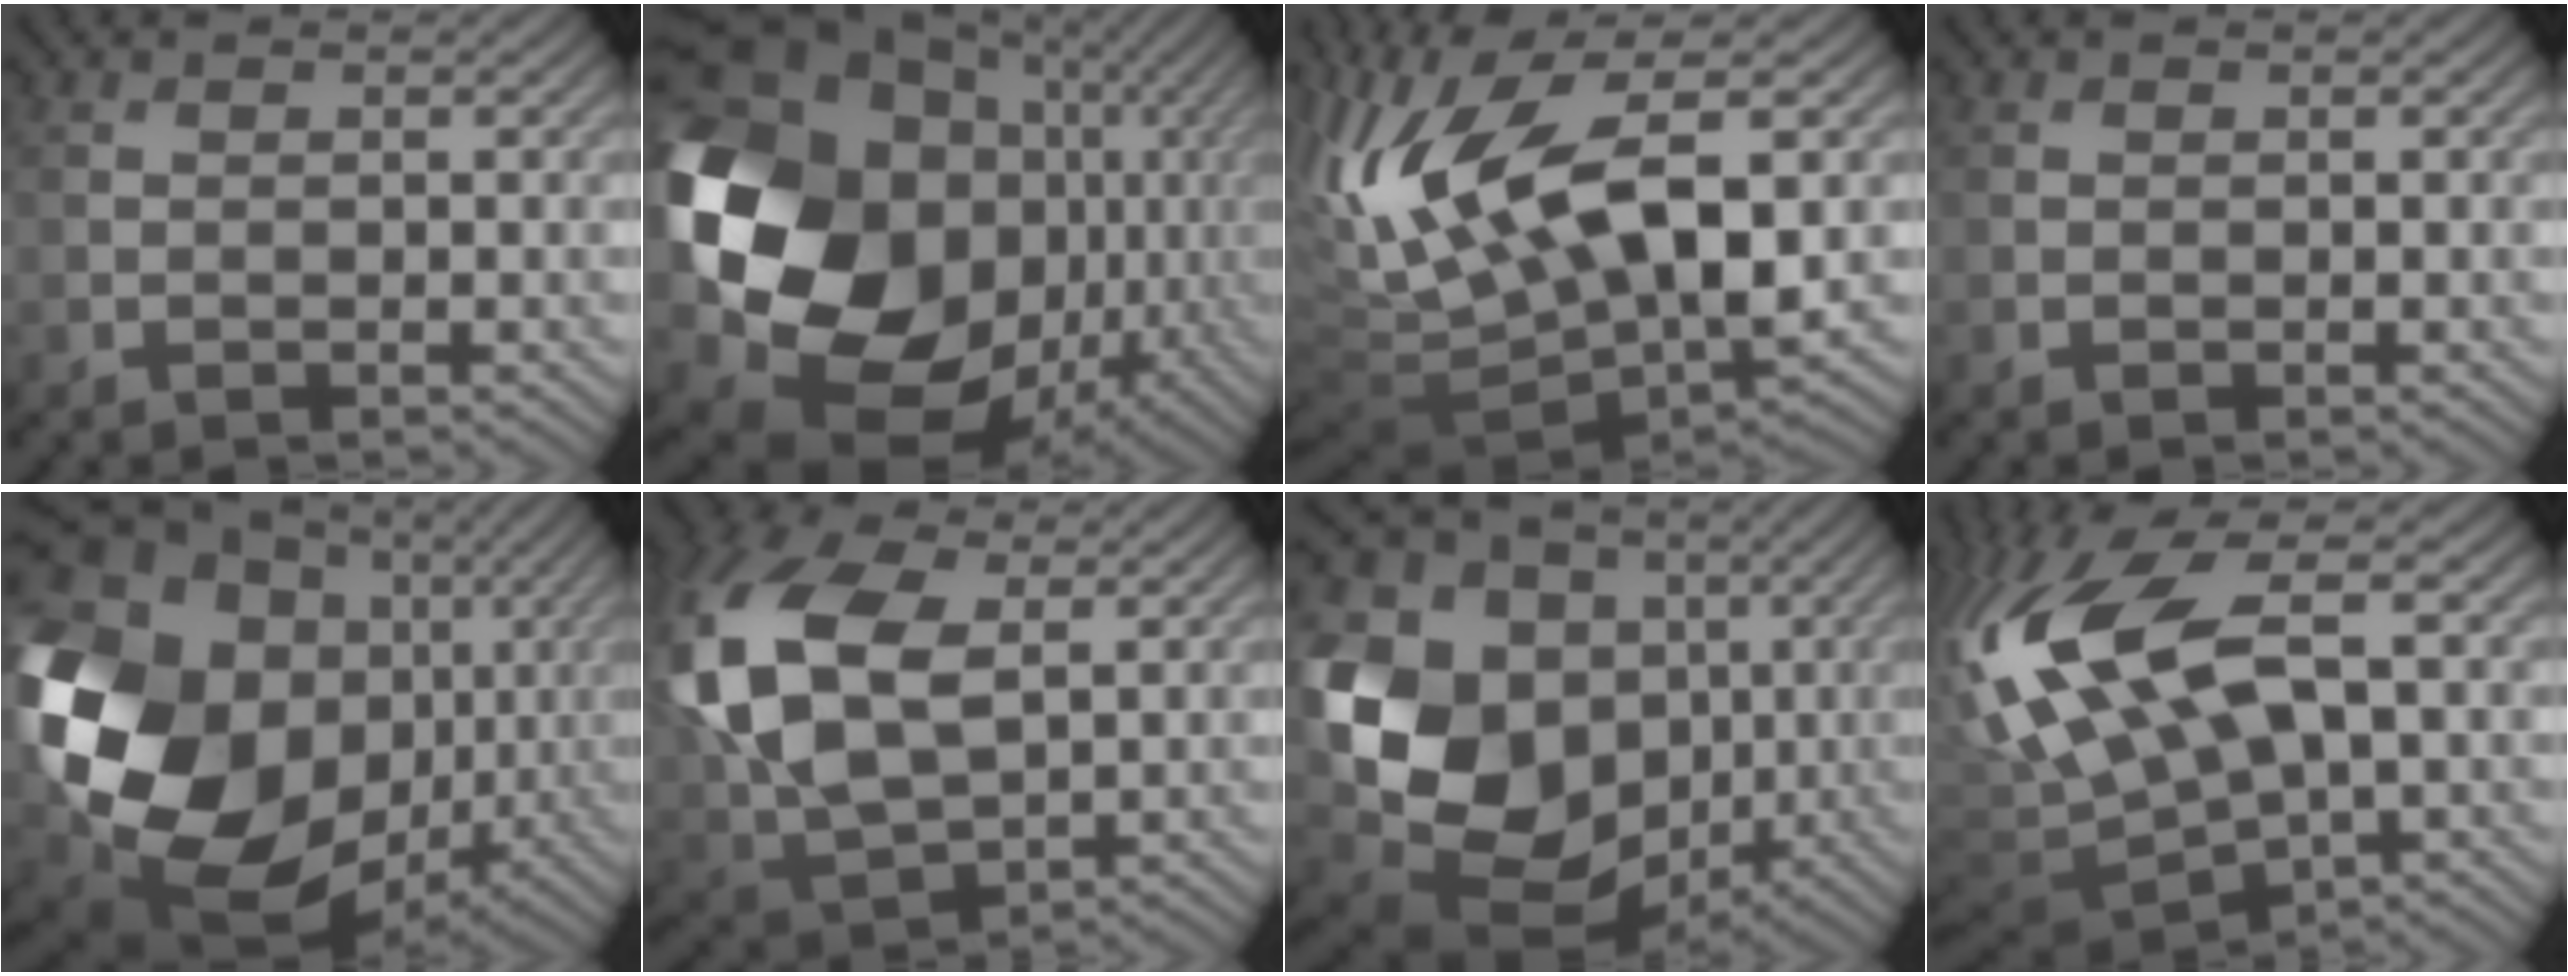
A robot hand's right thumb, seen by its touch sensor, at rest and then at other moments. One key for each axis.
{"total": 21.7, "fx": -0.5, "fy": 17.6, "fz": 12.7, "tx": -0.313, "ty": -0.037, "tz": 0.019}
{"total": 17.1, "fx": 1.2, "fy": 6.8, "fz": 15.7, "tx": -0.322, "ty": 0.000, "tz": 0.029}
{"total": 0.0}
{"total": 21.0, "fx": 1.4, "fy": 16.4, "fz": 13.0, "tx": -0.332, "ty": -0.020, "tz": 0.045}
{"total": 16.8, "fx": 3.0, "fy": 10.5, "fz": 12.8, "tx": -0.335, "ty": 0.004, "tz": 0.065}
{"total": 18.5, "fx": -1.1, "fy": 15.0, "fz": 10.8, "tx": -0.257, "ty": -0.025, "tz": -0.004}
{"total": 16.7, "fx": 0.6, "fy": 7.1, "fz": 15.1, "tx": -0.354, "ty": 0.012, "tz": 0.009}